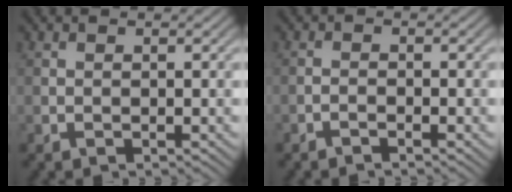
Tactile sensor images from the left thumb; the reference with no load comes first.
{"total": 0.9, "force": [-0.8, 0.1, 0.3], "torque": [-0.004, 0.001, -0.018]}